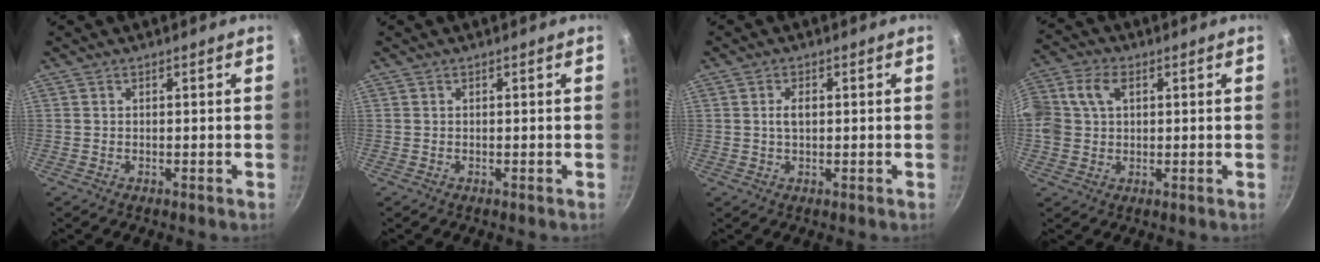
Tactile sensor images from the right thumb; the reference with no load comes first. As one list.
[{"total": 0.0}, {"total": 2.5, "force": [0.3, 1.4, 2.1], "torque": [-0.032, 0.004, 0.006]}, {"total": 13.0, "force": [3.0, 9.9, 8.0], "torque": [-0.184, 0.037, 0.049]}]